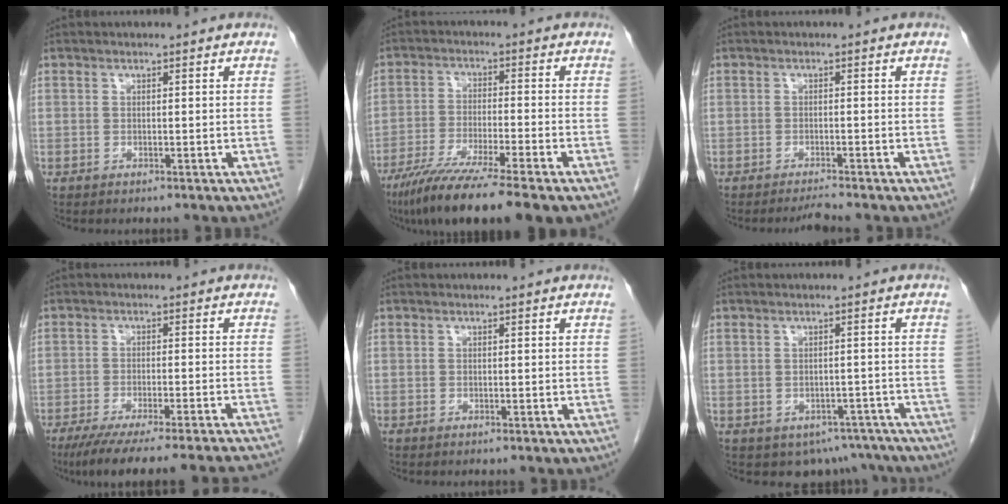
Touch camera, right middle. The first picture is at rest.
{"total": 12.9, "force": [-9.4, 0.0, 8.8], "torque": [-0.150, -0.039, -0.154]}
{"total": 1.6, "force": [-1.5, -0.5, 0.2], "torque": [-0.006, -0.007, -0.025]}
{"total": 19.7, "force": [-17.7, -0.4, 8.7], "torque": [-0.088, -0.044, -0.241]}
{"total": 0.0}
{"total": 6.6, "force": [-5.1, 4.1, 1.1], "torque": [0.011, 0.010, -0.060]}